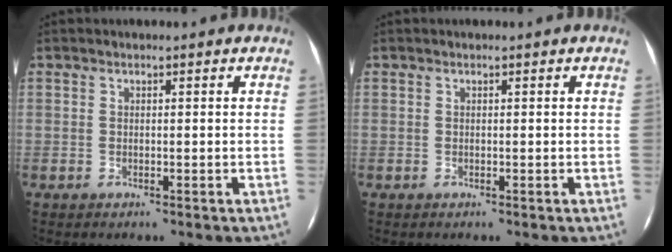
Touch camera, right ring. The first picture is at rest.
{"total": 0.0}